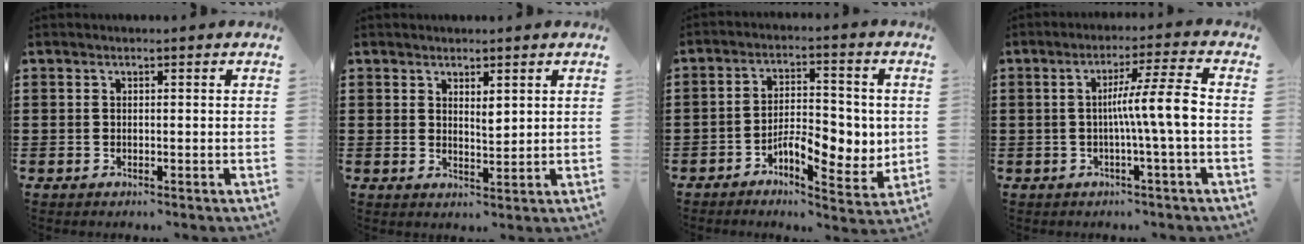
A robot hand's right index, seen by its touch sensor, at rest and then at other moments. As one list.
[{"total": 2.2, "force": [1.7, 0.8, 1.2], "torque": [-0.018, 0.000, 0.028]}, {"total": 7.4, "force": [-1.9, 3.9, 5.9], "torque": [-0.079, 0.002, -0.038]}, {"total": 7.5, "force": [-0.7, -0.5, 7.5], "torque": [-0.135, -0.001, -0.022]}]